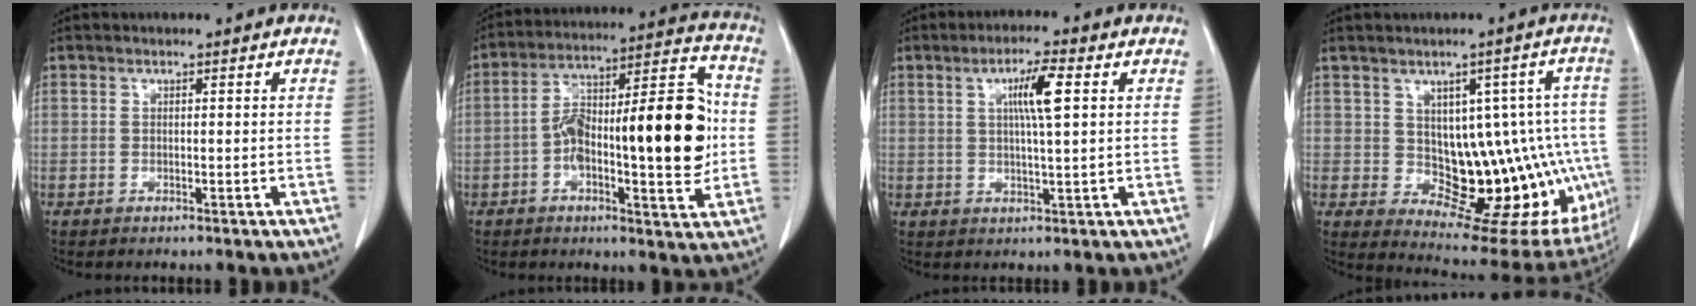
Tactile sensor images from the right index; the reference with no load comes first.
{"total": 20.4, "force": [-1.1, 5.4, 19.7], "torque": [-0.314, 0.033, -0.016]}
{"total": 5.9, "force": [1.7, 0.2, 5.7], "torque": [-0.100, 0.001, 0.027]}
{"total": 16.1, "force": [-1.1, 8.1, 13.9], "torque": [-0.131, 0.026, 0.009]}